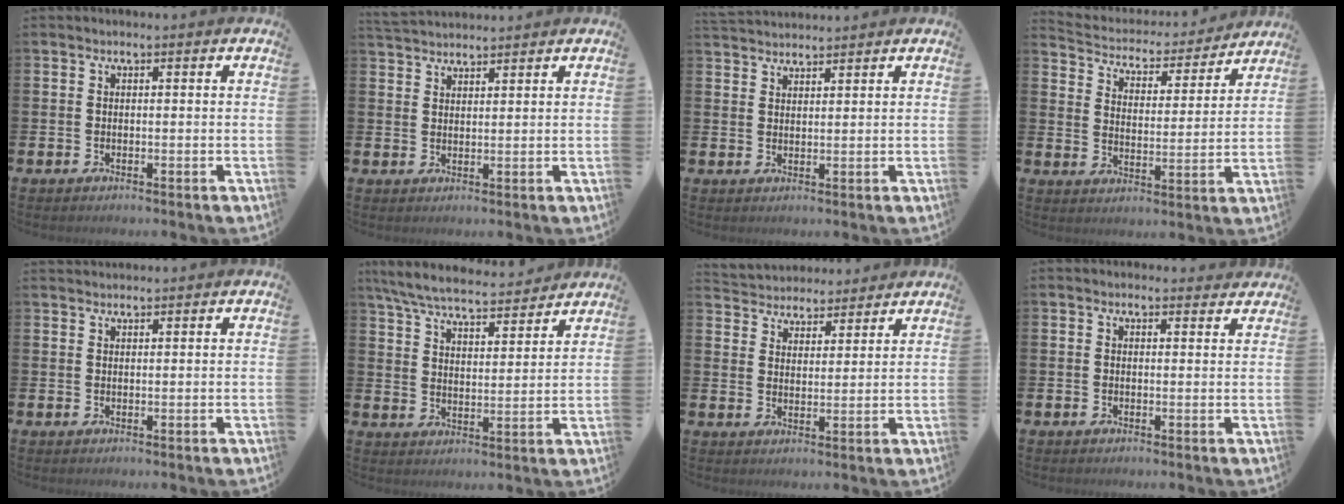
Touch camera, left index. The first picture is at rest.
{"total": 3.0, "force": [3.0, 0.5, 0.1], "torque": [-0.010, -0.011, 0.056]}
{"total": 2.7, "force": [2.7, 0.5, 0.0], "torque": [-0.006, -0.010, 0.050]}
{"total": 4.8, "force": [4.5, 1.6, 0.4], "torque": [-0.030, -0.043, 0.071]}
{"total": 1.3, "force": [1.3, 0.2, 0.0], "torque": [0.007, -0.002, 0.022]}
{"total": 7.1, "force": [6.7, 1.0, 2.0], "torque": [-0.068, -0.040, 0.118]}
{"total": 4.5, "force": [4.3, 1.3, -0.7], "torque": [-0.011, -0.024, 0.077]}
{"total": 1.0, "force": [0.9, 0.4, 0.1], "torque": [0.009, 0.000, 0.015]}